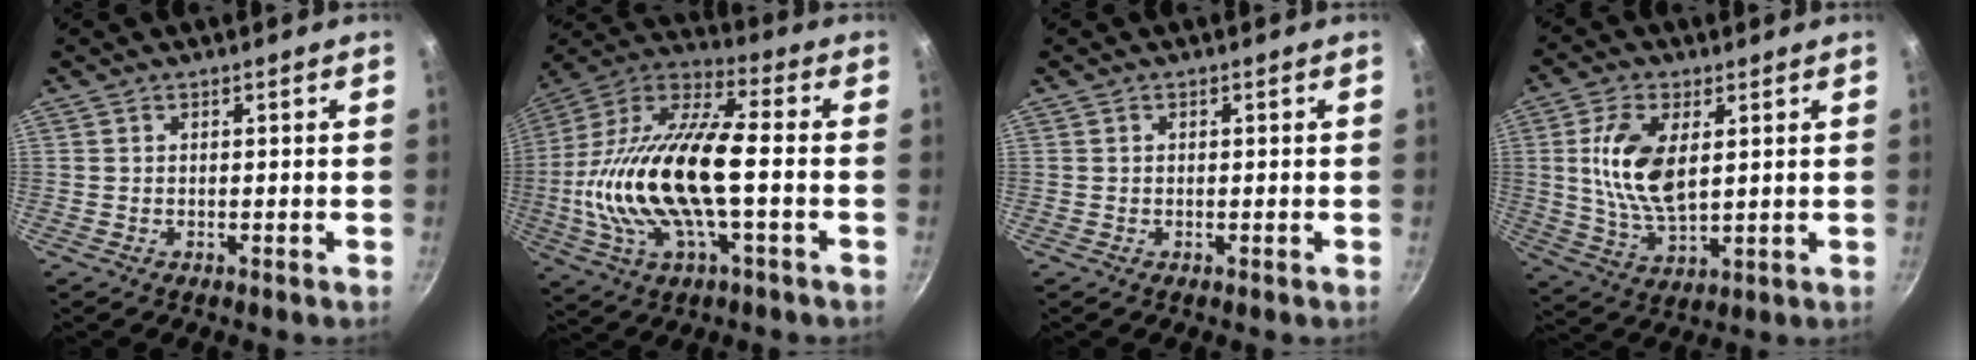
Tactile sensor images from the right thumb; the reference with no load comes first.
{"total": 23.4, "force": [-2.4, 9.2, 21.4], "torque": [-0.426, 0.030, -0.056]}
{"total": 0.0}
{"total": 12.2, "force": [2.6, 6.1, 10.2], "torque": [-0.192, -0.011, 0.055]}